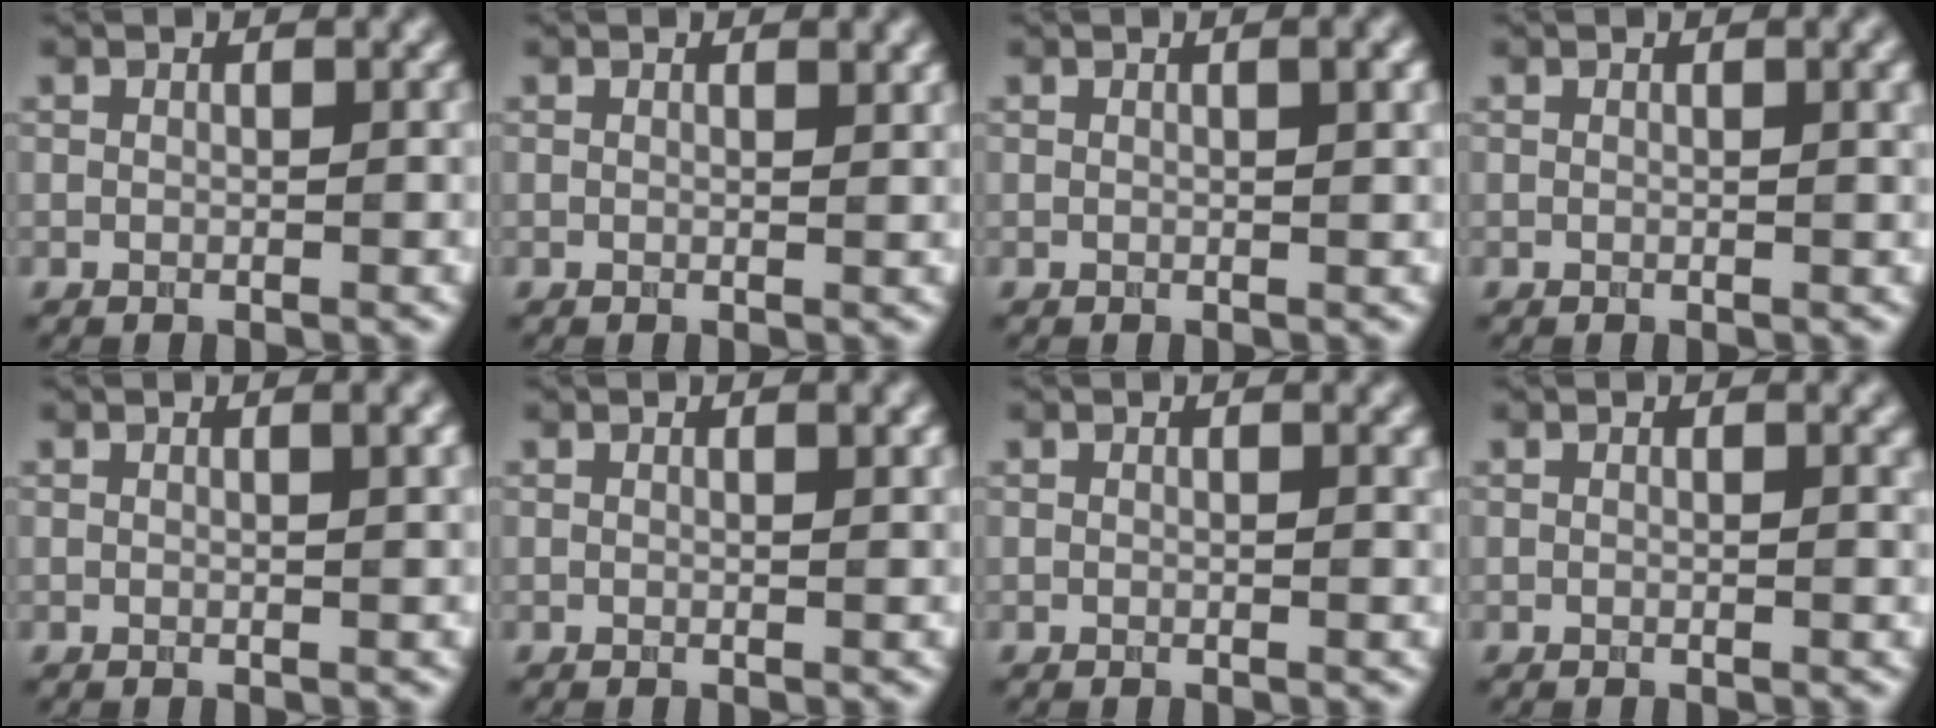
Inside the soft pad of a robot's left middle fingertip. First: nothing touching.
{"total": 1.0, "force": [0.6, 0.2, 0.7], "torque": [-0.008, 0.000, 0.009]}
{"total": 1.9, "force": [0.6, 0.5, 1.7], "torque": [-0.019, 0.005, 0.006]}
{"total": 1.5, "force": [0.5, 0.4, 1.3], "torque": [-0.015, 0.004, 0.005]}
{"total": 2.1, "force": [0.8, 0.6, 1.8], "torque": [-0.017, 0.005, 0.007]}
{"total": 1.3, "force": [0.6, 0.3, 1.0], "torque": [-0.013, 0.002, 0.009]}
{"total": 0.9, "force": [0.4, 0.2, 0.8], "torque": [-0.005, 0.002, 0.005]}
{"total": 1.0, "force": [0.4, 0.3, 0.8], "torque": [-0.005, 0.003, 0.005]}